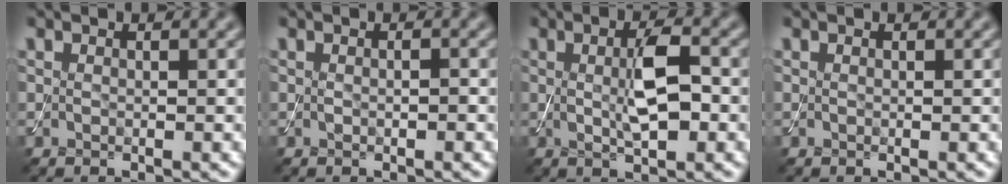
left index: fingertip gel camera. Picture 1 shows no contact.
{"total": 0.9, "force": [-0.1, 0.3, 0.9], "torque": [-0.017, -0.001, 0.000]}
{"total": 4.4, "force": [0.3, 1.3, 4.2], "torque": [-0.082, 0.002, 0.006]}
{"total": 0.0}